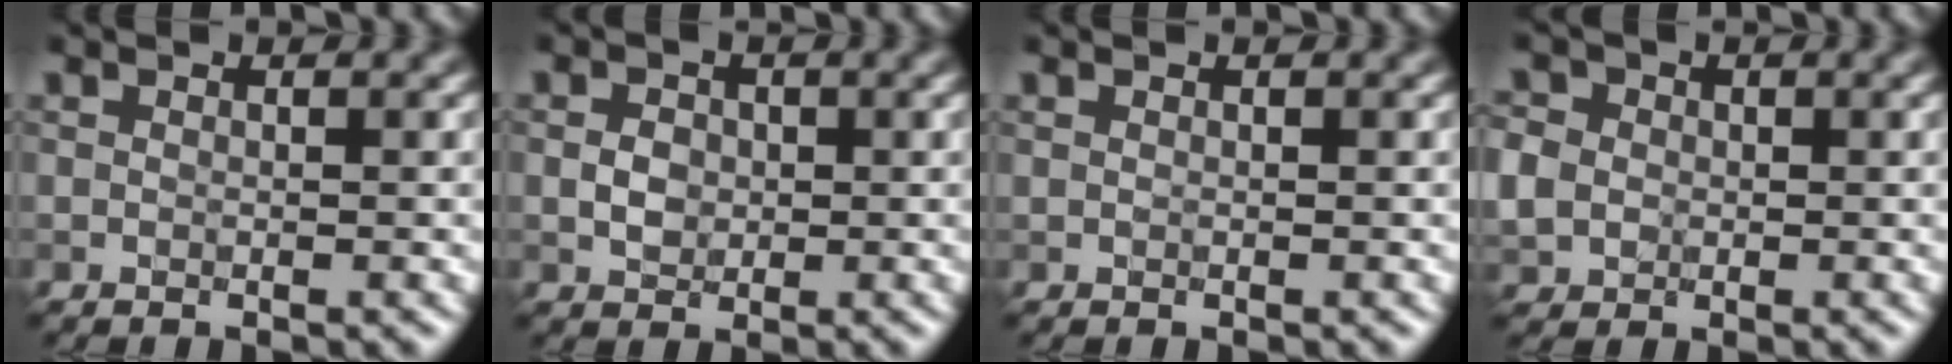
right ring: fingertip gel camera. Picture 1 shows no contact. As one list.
[{"total": 1.8, "force": [-0.1, 1.5, 1.0], "torque": [-0.019, -0.001, -0.003]}, {"total": 0.0}, {"total": 4.1, "force": [0.1, 3.7, 1.7], "torque": [-0.044, 0.018, -0.010]}]